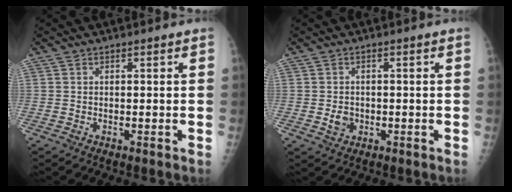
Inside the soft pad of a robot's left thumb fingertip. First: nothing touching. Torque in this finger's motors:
{"motor_torque": [-0.36, -0.14, 0.01, 0.00, -0.01]}